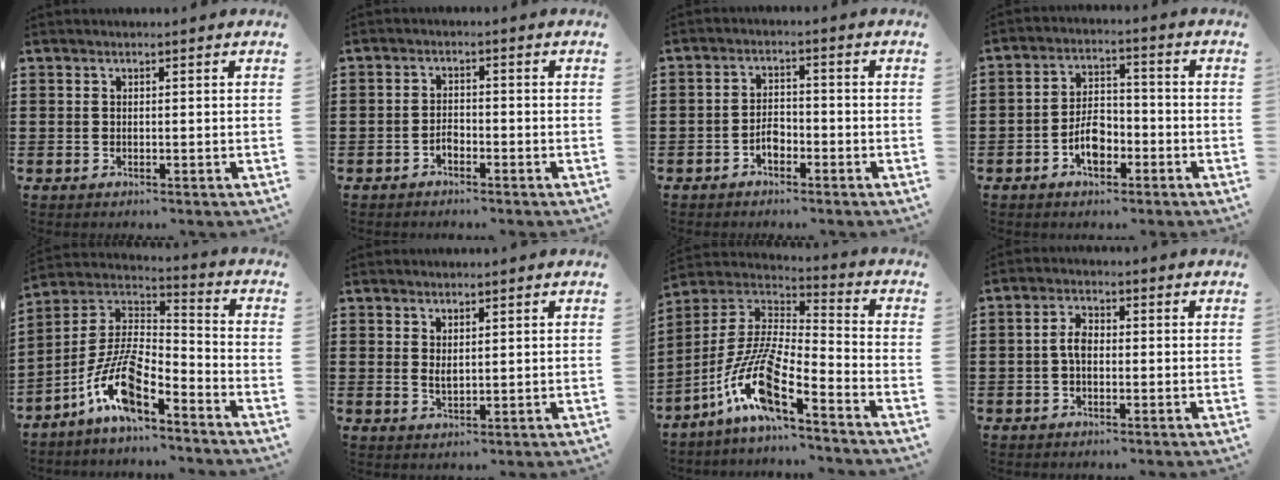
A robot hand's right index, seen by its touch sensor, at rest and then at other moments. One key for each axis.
{"total": 1.8, "fx": -1.3, "fy": 1.0, "fz": 0.8, "tx": -0.020, "ty": 0.001, "tz": -0.026}
{"total": 3.1, "fx": -1.7, "fy": 1.8, "fz": 1.9, "tx": -0.038, "ty": 0.004, "tz": -0.033}
{"total": 5.8, "fx": -2.5, "fy": 3.3, "fz": 4.1, "tx": -0.075, "ty": 0.003, "tz": -0.049}
{"total": 10.7, "fx": -7.0, "fy": 3.1, "fz": 7.5, "tx": -0.176, "ty": -0.007, "tz": -0.142}
{"total": 1.8, "fx": 1.0, "fy": 0.6, "fz": 1.3, "tx": -0.026, "ty": 0.001, "tz": 0.017}
{"total": 11.9, "fx": -7.5, "fy": 2.2, "fz": 9.0, "tx": -0.206, "ty": -0.013, "tz": -0.155}
{"total": 3.4, "fx": -0.5, "fy": 1.9, "fz": 2.8, "tx": -0.063, "ty": 0.002, "tz": -0.013}